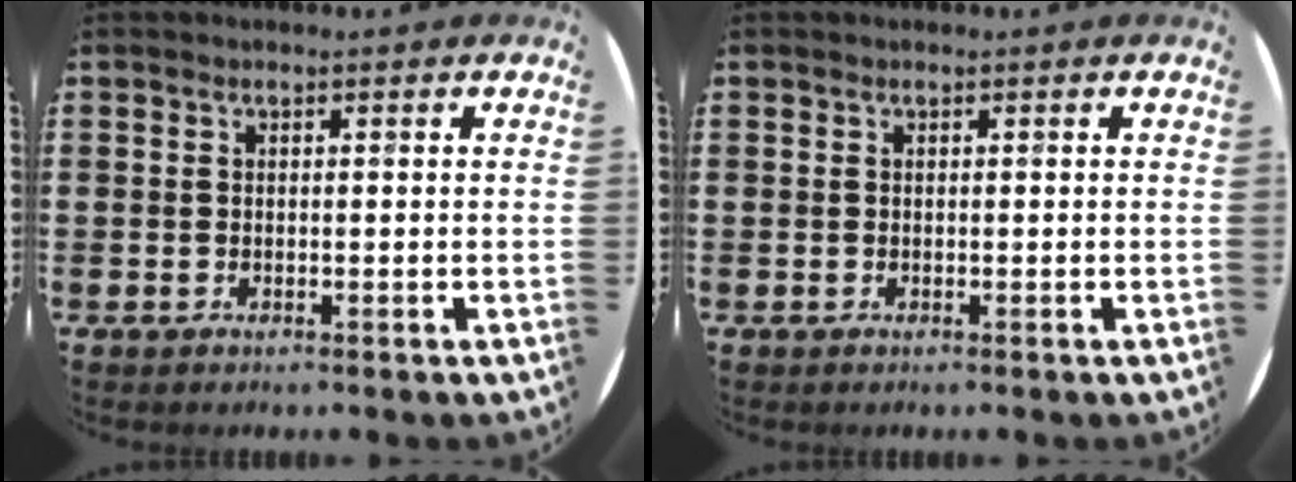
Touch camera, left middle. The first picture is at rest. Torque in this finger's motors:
{"motor_torque": [0.00, 0.00, 0.00, -0.01]}